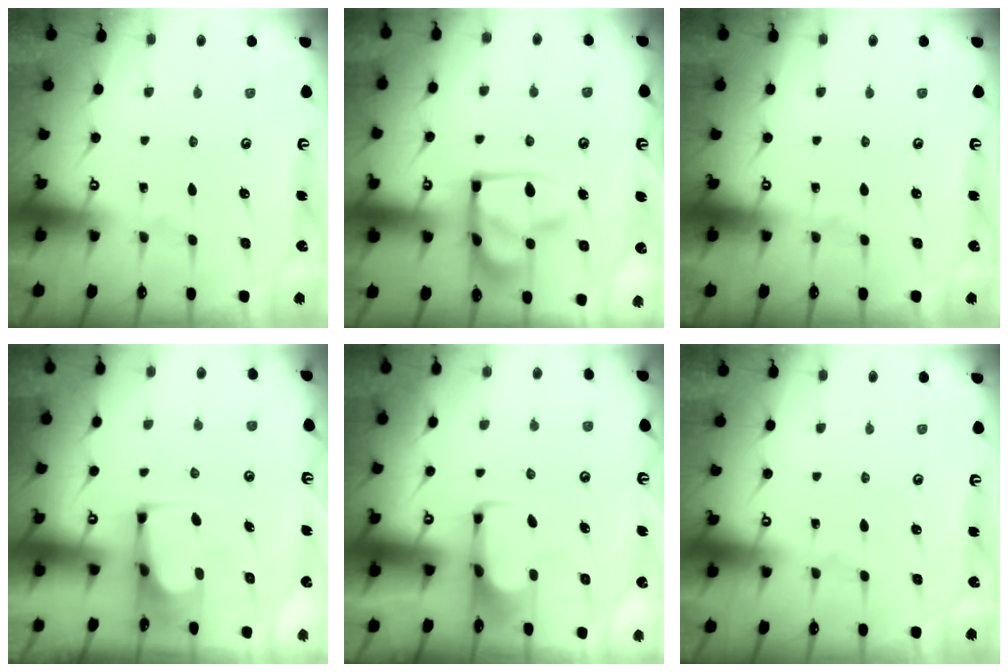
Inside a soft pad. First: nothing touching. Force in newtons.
{"total": 15.2, "press": 15.1, "slide": 1.6}
{"total": 0.0}
{"total": 1.0, "press": 0.9, "slide": 0.2}
{"total": 2.0, "press": 2.0, "slide": 0.4}
{"total": 0.0}